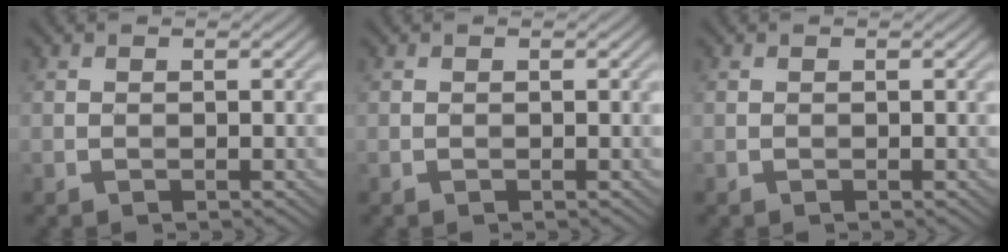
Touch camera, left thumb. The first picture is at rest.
{"total": 0.0}
{"total": 0.0}